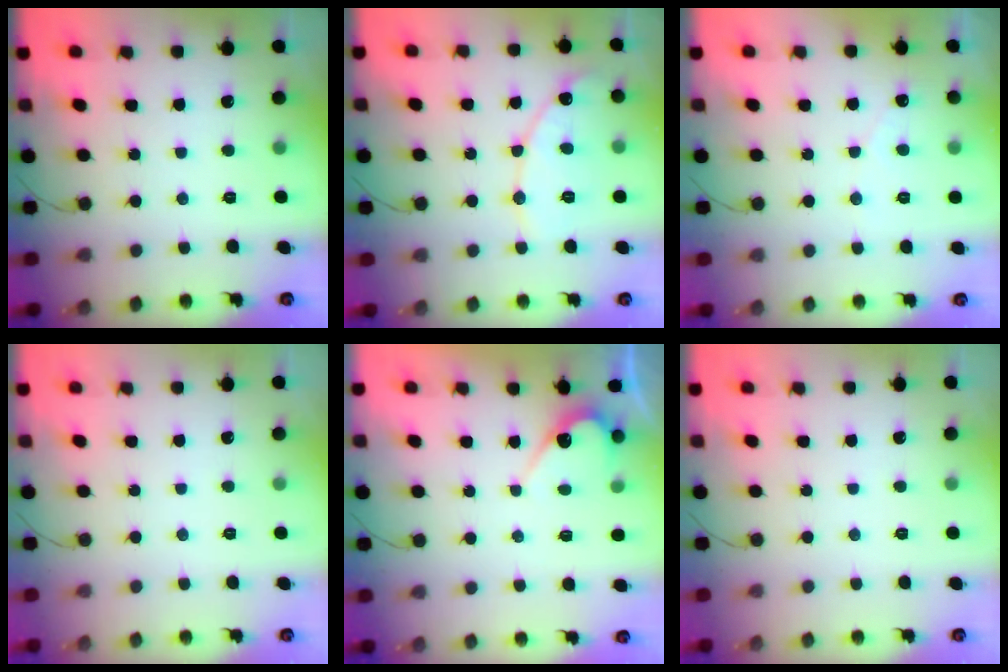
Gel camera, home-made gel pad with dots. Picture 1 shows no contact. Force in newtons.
{"total": 10.6, "press": 10.5, "slide": 0.8}
{"total": 1.6, "press": 1.6, "slide": 0.1}
{"total": 0.0}
{"total": 6.7, "press": 6.7, "slide": 0.3}
{"total": 0.0}